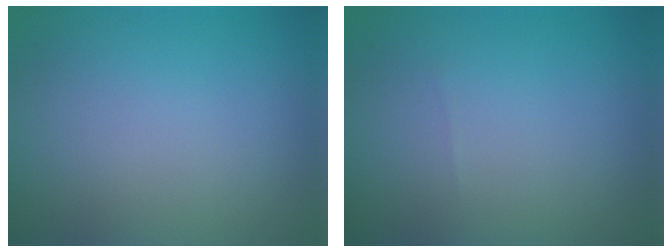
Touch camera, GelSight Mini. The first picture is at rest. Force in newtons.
{"total": 0.0}